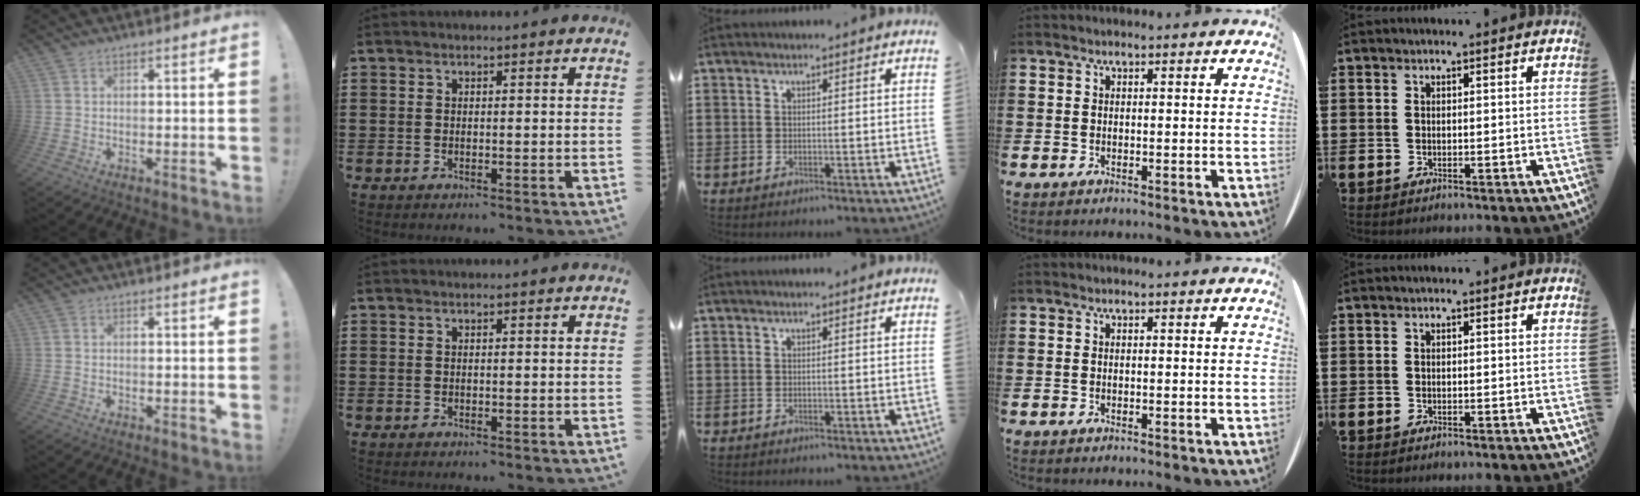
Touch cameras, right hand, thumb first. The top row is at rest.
{}